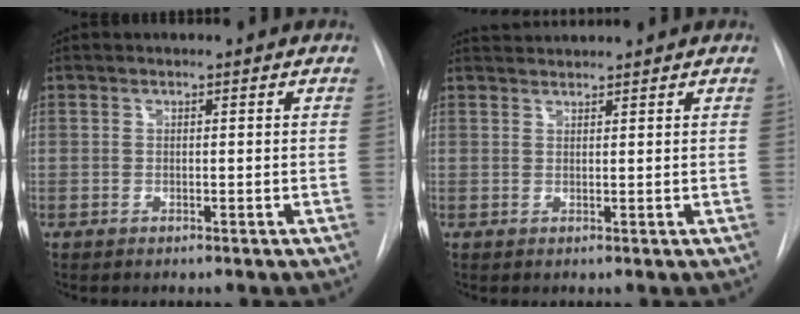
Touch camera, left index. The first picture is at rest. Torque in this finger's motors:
{"motor_torque": [-0.37, -1.12, 0.08, 0.03]}